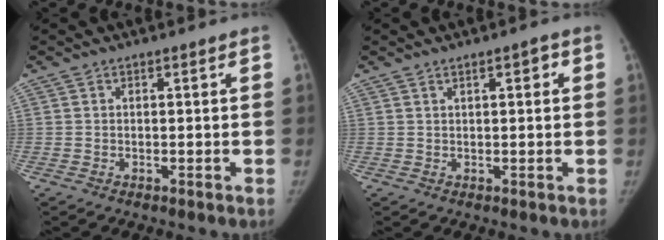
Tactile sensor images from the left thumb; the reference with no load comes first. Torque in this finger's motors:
{"motor_torque": [-0.10, 0.05, -0.28, 0.17, -0.02]}